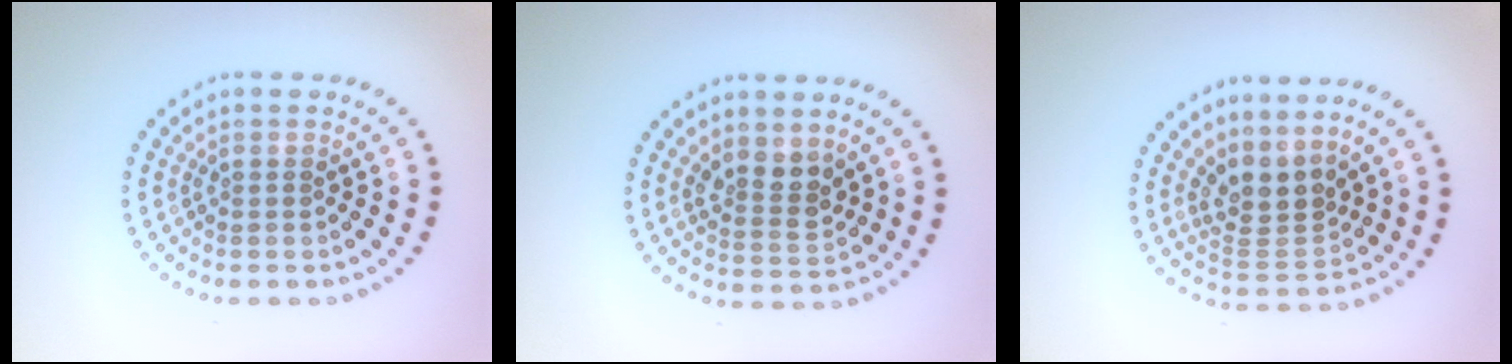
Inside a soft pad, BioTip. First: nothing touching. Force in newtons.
{"total": 2.6, "press": 2.4, "slide": 1.2}
{"total": 3.3, "press": 2.5, "slide": 2.2}